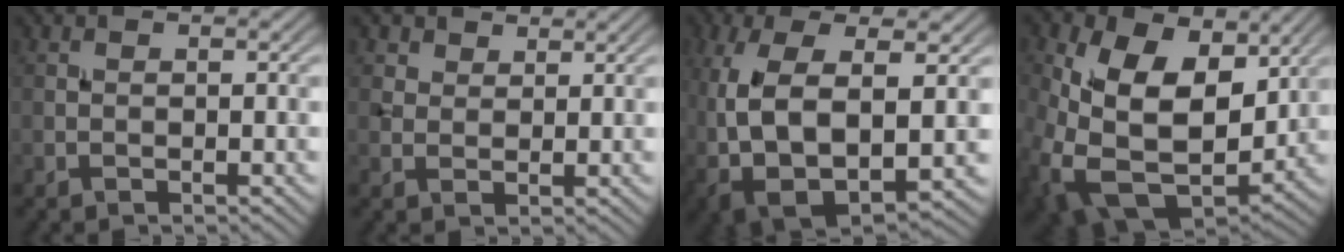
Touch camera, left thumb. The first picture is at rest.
{"total": 2.9, "force": [2.1, 1.8, 0.9], "torque": [-0.025, -0.002, 0.048]}
{"total": 11.6, "force": [-0.3, 6.5, 9.5], "torque": [-0.212, -0.017, 0.002]}
{"total": 17.2, "force": [1.6, 11.9, 12.3], "torque": [-0.269, -0.036, 0.044]}